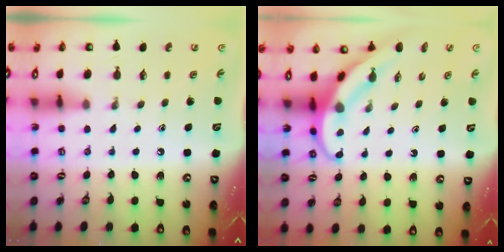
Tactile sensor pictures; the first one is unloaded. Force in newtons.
{"total": 4.0, "press": 4.0, "slide": 0.4}